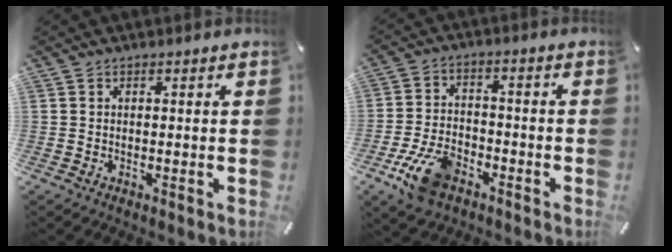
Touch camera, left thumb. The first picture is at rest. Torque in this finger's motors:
{"motor_torque": [-0.28, 1.98, 0.93, 0.73, 0.24]}